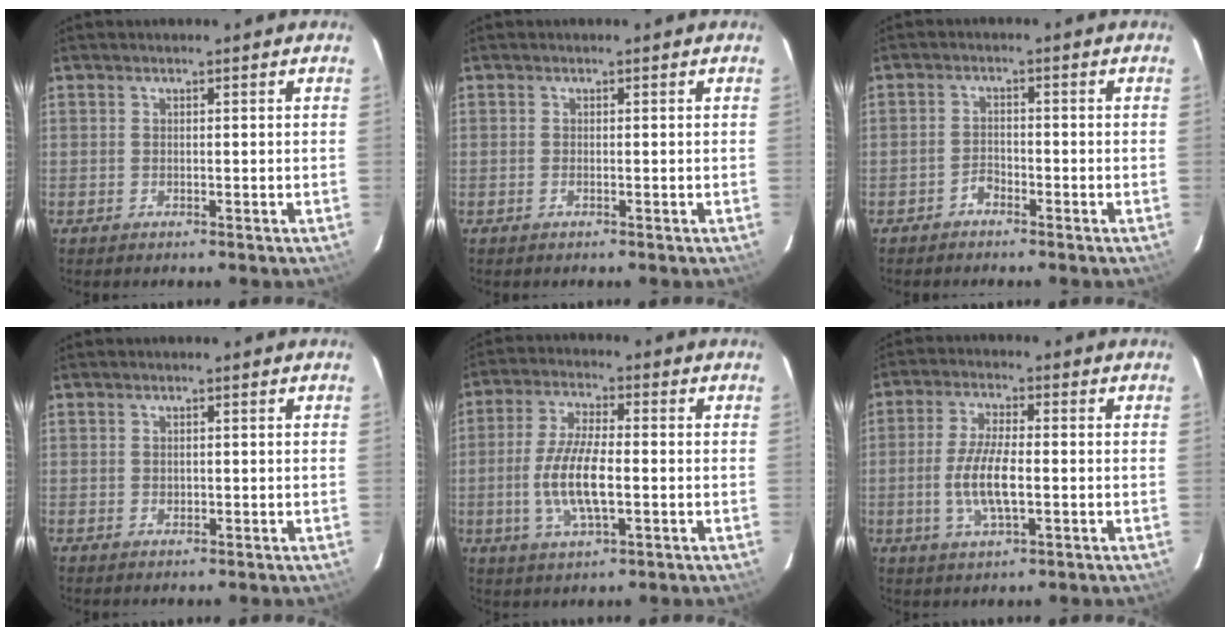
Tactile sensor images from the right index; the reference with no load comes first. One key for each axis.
{"total": 0.6, "fx": -0.3, "fy": 0.2, "fz": 0.6, "tx": -0.012, "ty": 0.001, "tz": -0.006}
{"total": 2.1, "fx": -1.8, "fy": 1.0, "fz": 0.7, "tx": -0.014, "ty": 0.006, "tz": -0.030}
{"total": 0.9, "fx": 0.0, "fy": 0.8, "fz": 0.4, "tx": -0.005, "ty": 0.001, "tz": 0.002}
{"total": 10.6, "fx": -1.9, "fy": 3.5, "fz": 9.9, "tx": -0.202, "ty": -0.004, "tz": -0.036}
{"total": 8.7, "fx": -1.5, "fy": 2.7, "fz": 8.1, "tx": -0.165, "ty": -0.005, "tz": -0.029}